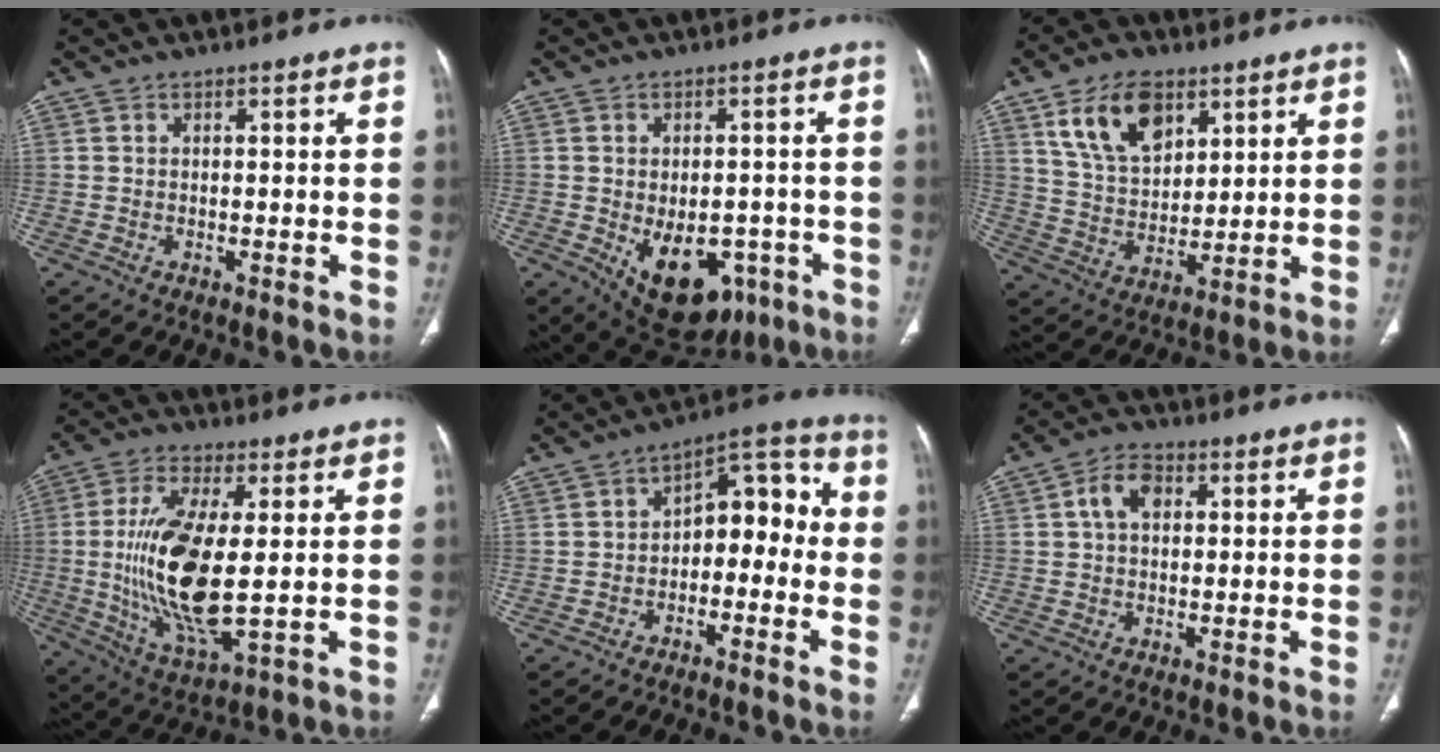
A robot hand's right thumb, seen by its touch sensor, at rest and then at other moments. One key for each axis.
{"total": 14.6, "fx": -5.6, "fy": 9.1, "fz": 9.9, "tx": -0.115, "ty": 0.011, "tz": -0.058}
{"total": 13.2, "fx": 6.9, "fy": 7.9, "fz": 8.1, "tx": -0.118, "ty": -0.028, "tz": 0.136}
{"total": 17.1, "fx": 0.1, "fy": 6.0, "fz": 16.0, "tx": -0.330, "ty": -0.019, "tz": 0.010}
{"total": 10.6, "fx": -1.7, "fy": 6.7, "fz": 8.0, "tx": -0.069, "ty": 0.054, "tz": -0.038}
{"total": 5.3, "fx": 1.2, "fy": 3.6, "fz": 3.7, "tx": -0.063, "ty": 0.013, "tz": 0.017}